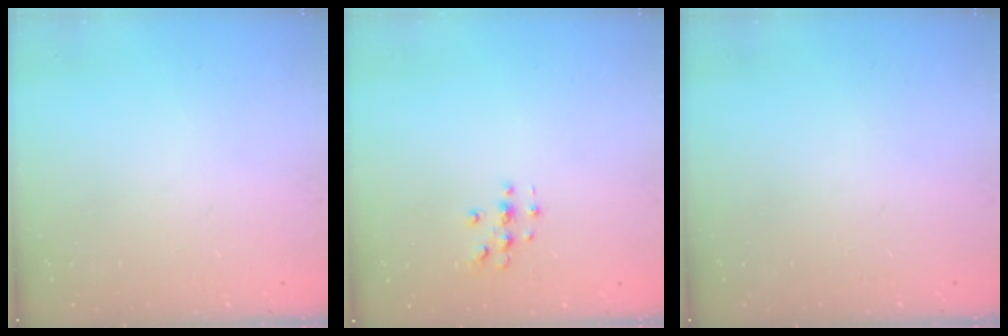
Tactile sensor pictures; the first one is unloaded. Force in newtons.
{"total": 3.0, "press": 3.0, "slide": 0.3}
{"total": 0.0}